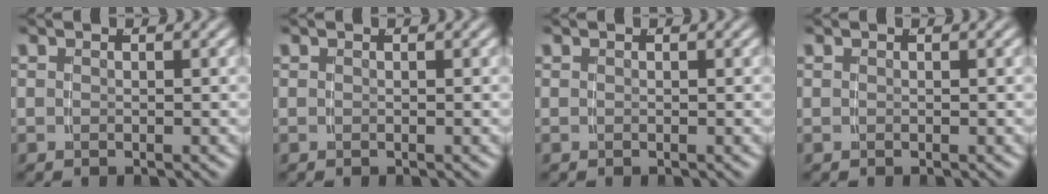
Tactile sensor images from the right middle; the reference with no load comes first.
{"total": 0.0}
{"total": 0.0}
{"total": 0.0}